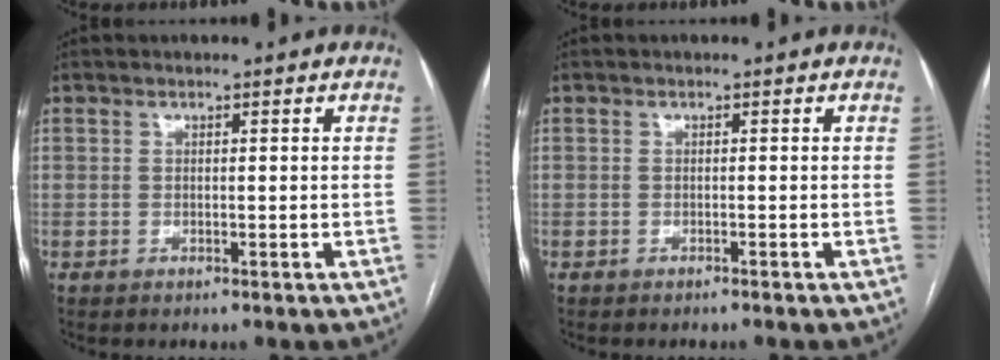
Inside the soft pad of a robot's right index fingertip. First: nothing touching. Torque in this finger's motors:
{"motor_torque": [0.00, -0.01, -0.09, 0.01]}